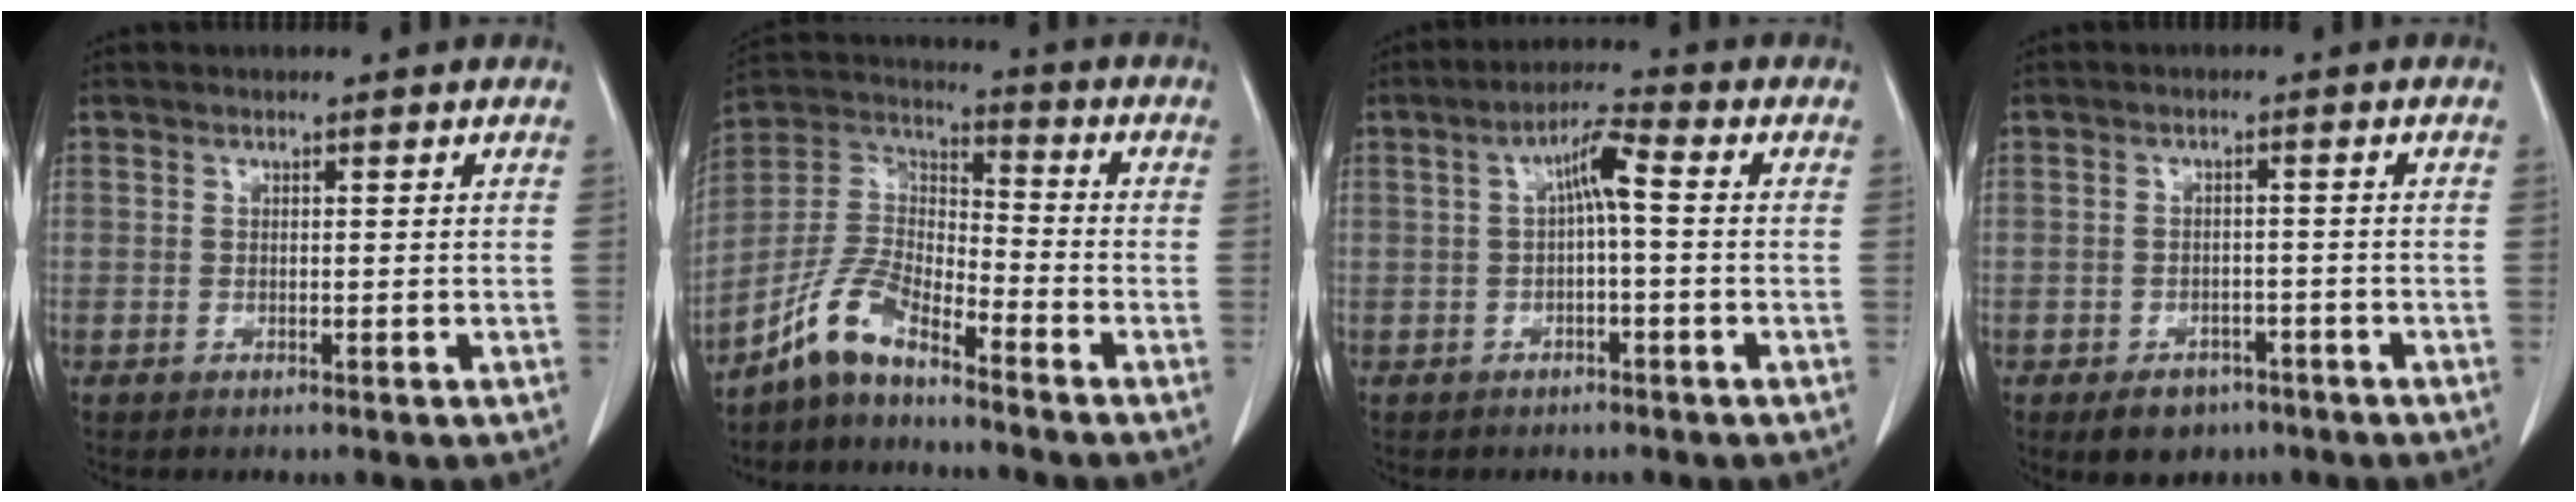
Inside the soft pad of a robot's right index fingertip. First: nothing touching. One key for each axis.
{"total": 8.7, "fx": -7.0, "fy": 2.6, "fz": 4.5, "tx": -0.108, "ty": 0.022, "tz": -0.142}
{"total": 4.8, "fx": 0.3, "fy": 0.6, "fz": 4.8, "tx": -0.084, "ty": 0.019, "tz": 0.004}
{"total": 5.0, "fx": -3.3, "fy": 3.2, "fz": 1.8, "tx": -0.024, "ty": 0.004, "tz": -0.042}